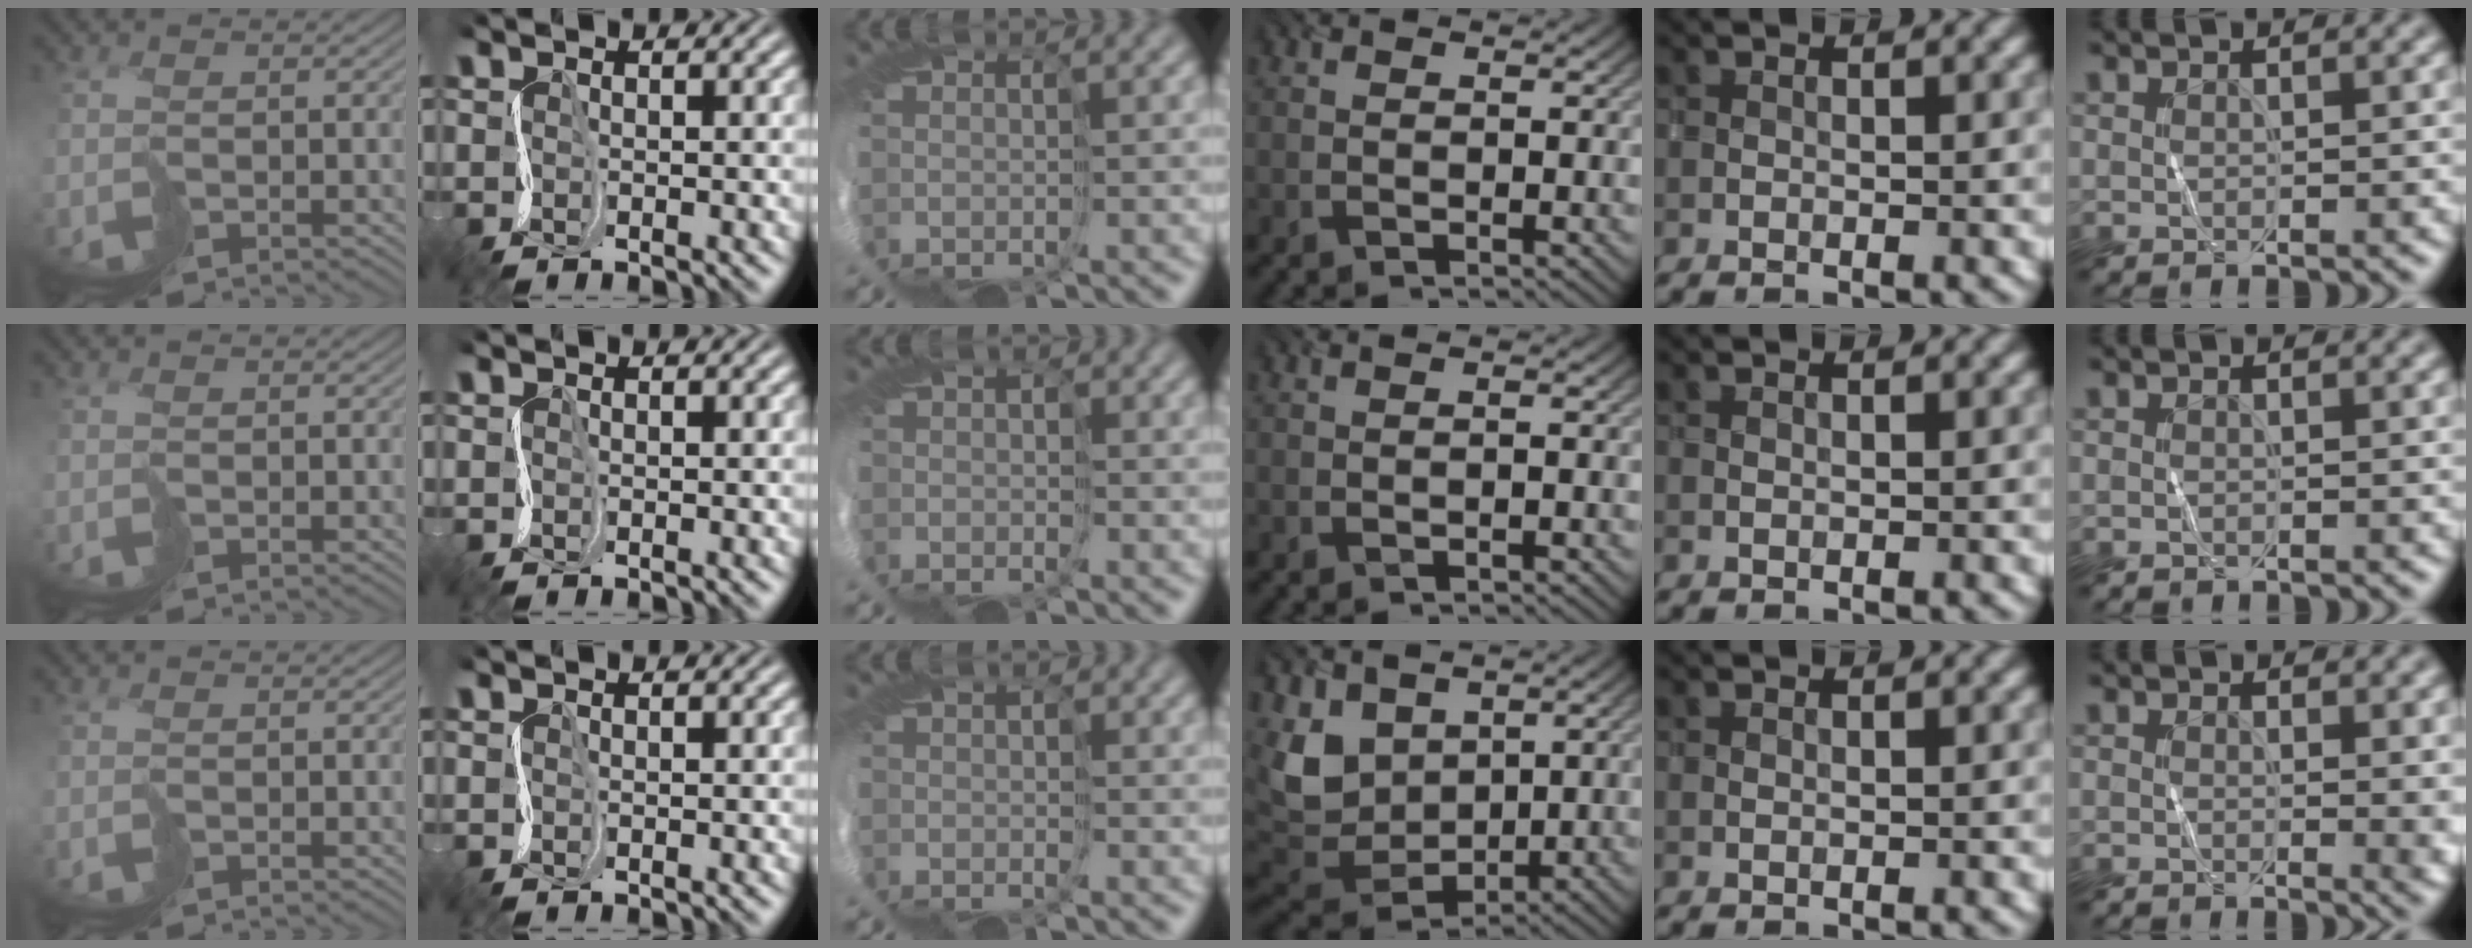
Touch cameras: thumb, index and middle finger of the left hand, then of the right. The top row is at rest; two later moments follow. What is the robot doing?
{"motion": "cut", "object": "tape"}